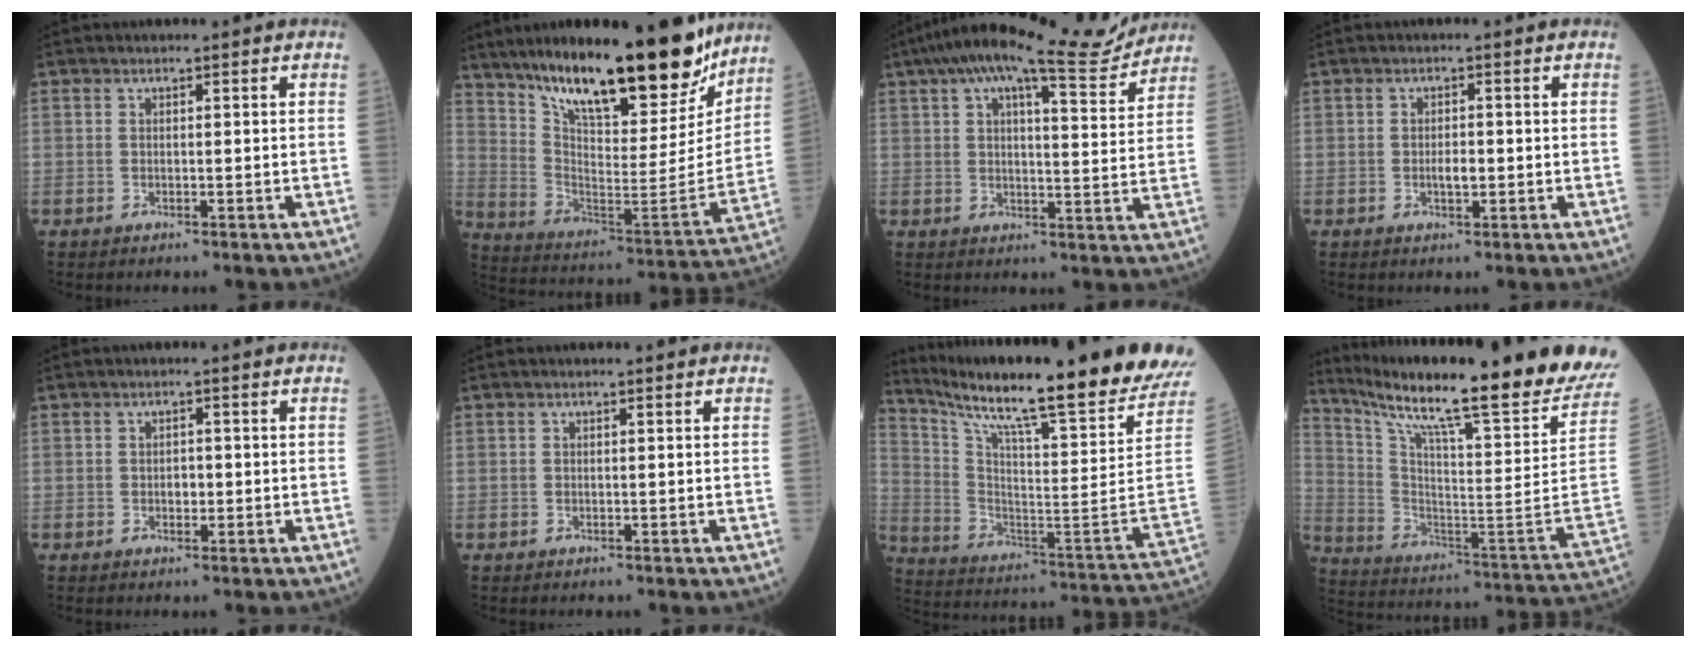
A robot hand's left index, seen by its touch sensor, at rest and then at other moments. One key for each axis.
{"total": 26.0, "fx": 20.3, "fy": 5.4, "fz": 15.3, "tx": -0.250, "ty": -0.028, "tz": 0.313}
{"total": 14.6, "fx": 12.7, "fy": 1.7, "fz": 7.0, "tx": -0.119, "ty": 0.015, "tz": 0.175}
{"total": 2.0, "fx": -0.3, "fy": 0.7, "fz": 1.8, "tx": -0.033, "ty": 0.001, "tz": -0.005}
{"total": 1.4, "fx": -0.2, "fy": 0.9, "fz": 1.0, "tx": -0.016, "ty": 0.002, "tz": -0.001}
{"total": 0.0}
{"total": 27.6, "fx": 22.5, "fy": -1.5, "fz": 15.8, "tx": -0.283, "ty": -0.084, "tz": 0.334}
{"total": 29.0, "fx": 23.9, "fy": -1.2, "fz": 16.4, "tx": -0.290, "ty": -0.094, "tz": 0.345}